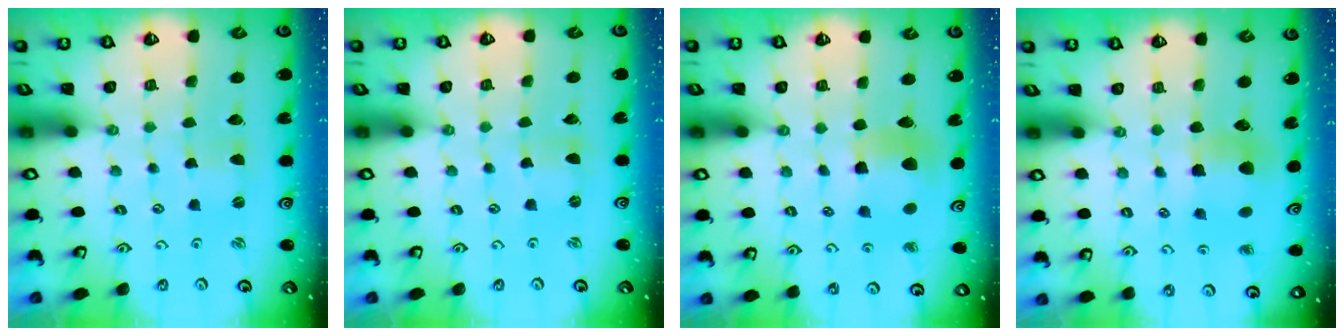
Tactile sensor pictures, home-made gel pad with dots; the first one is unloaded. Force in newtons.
{"total": 0.0}
{"total": 7.7, "press": 7.6, "slide": 1.1}
{"total": 6.2, "press": 6.1, "slide": 0.6}